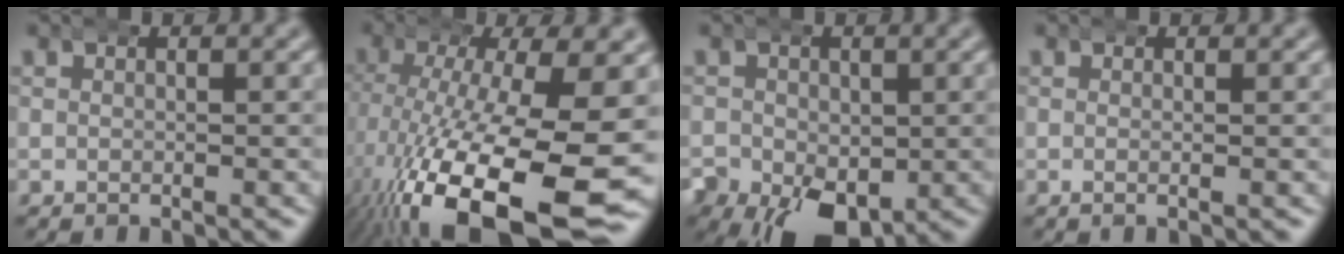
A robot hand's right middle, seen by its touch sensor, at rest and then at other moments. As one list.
[{"total": 14.9, "force": [-5.3, 6.4, 12.4], "torque": [-0.234, -0.054, -0.043]}, {"total": 8.2, "force": [-3.5, 5.6, 4.9], "torque": [-0.098, -0.057, -0.031]}, {"total": 0.7, "force": [-0.2, -0.2, 0.6], "torque": [-0.011, 0.000, -0.006]}]